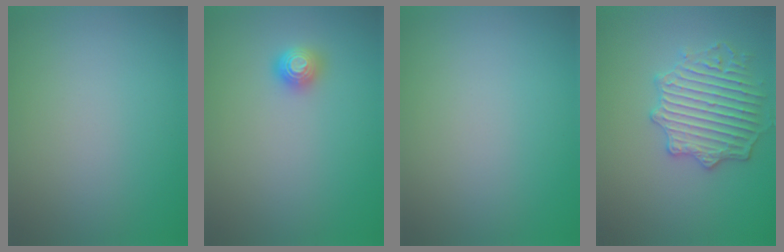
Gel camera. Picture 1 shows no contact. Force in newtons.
{"total": 1.4, "press": 1.4, "slide": 0.4}
{"total": 0.0}
{"total": 4.2, "press": 4.1, "slide": 1.0}